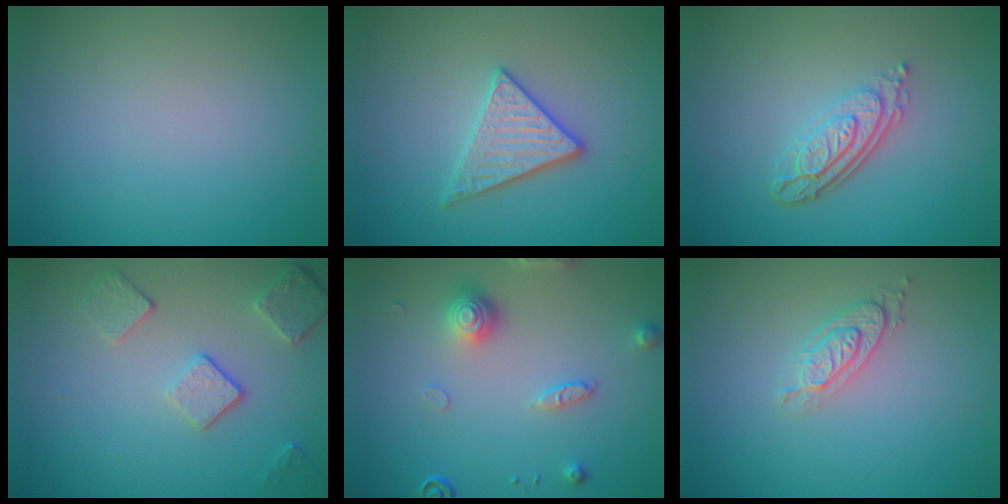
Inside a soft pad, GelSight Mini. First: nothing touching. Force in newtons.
{"total": 3.0, "press": 2.9, "slide": 0.6}
{"total": 4.1, "press": 2.9, "slide": 3.0}
{"total": 3.5, "press": 2.8, "slide": 2.1}
{"total": 3.0, "press": 2.8, "slide": 0.9}
{"total": 2.1, "press": 2.0, "slide": 0.7}